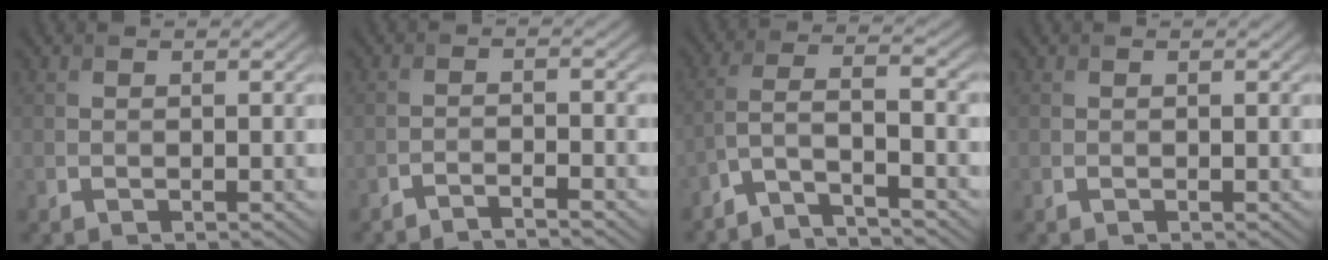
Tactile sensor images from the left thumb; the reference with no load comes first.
{"total": 2.5, "force": [-2.2, 0.2, 1.1], "torque": [-0.013, 0.003, -0.051]}
{"total": 6.0, "force": [-4.4, 1.2, 3.9], "torque": [-0.067, 0.009, -0.098]}
{"total": 0.0}